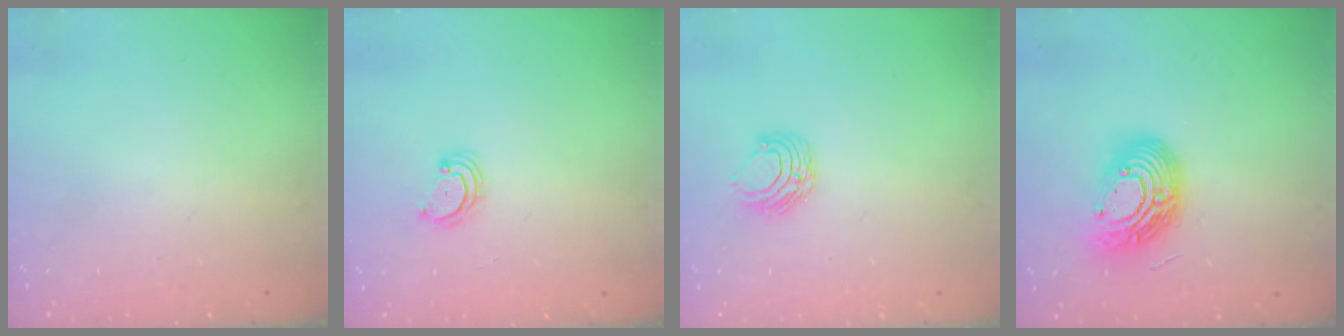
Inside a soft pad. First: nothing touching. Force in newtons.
{"total": 3.1, "press": 3.0, "slide": 0.4}
{"total": 6.3, "press": 6.2, "slide": 0.6}
{"total": 14.7, "press": 14.6, "slide": 1.0}